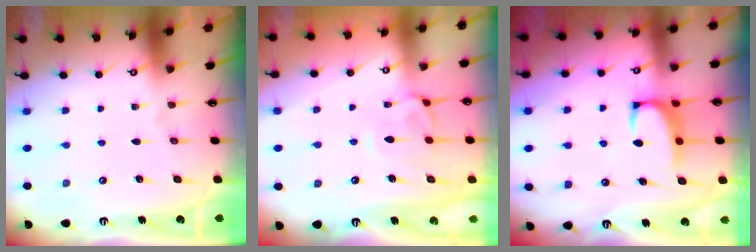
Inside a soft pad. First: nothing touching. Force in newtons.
{"total": 3.7, "press": 3.4, "slide": 1.4}
{"total": 2.4, "press": 2.3, "slide": 0.7}